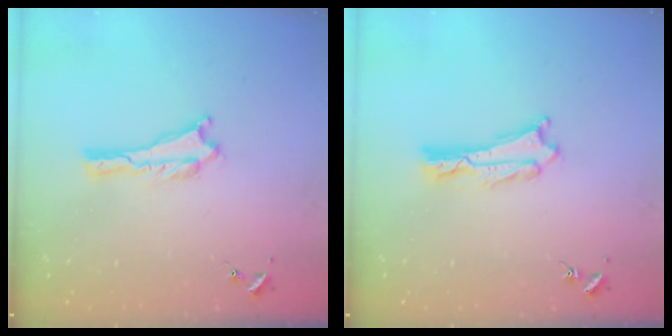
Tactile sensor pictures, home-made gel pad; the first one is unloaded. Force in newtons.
{"total": 1.1, "press": 1.1, "slide": 0.2}